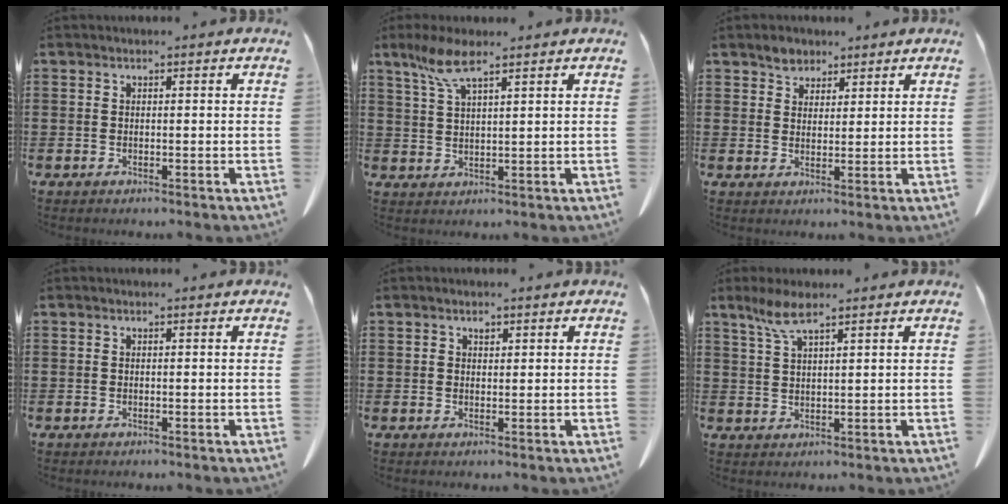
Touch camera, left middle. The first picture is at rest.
{"total": 6.0, "force": [3.9, 1.2, 4.4], "torque": [-0.095, -0.001, 0.071]}
{"total": 3.0, "force": [2.3, 1.8, 0.6], "torque": [-0.012, 0.002, 0.044]}
{"total": 0.0}
{"total": 1.1, "force": [0.7, 0.7, 0.5], "torque": [-0.004, -0.003, 0.012]}
{"total": 5.0, "force": [3.2, 0.9, 3.7], "torque": [-0.081, 0.003, 0.057]}